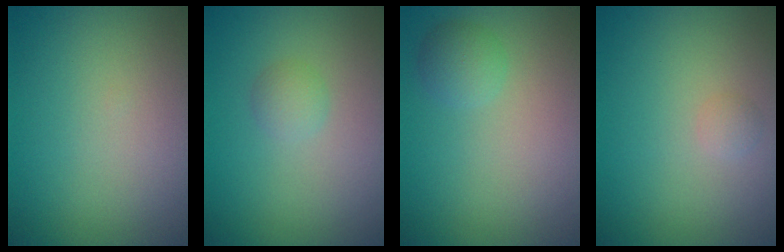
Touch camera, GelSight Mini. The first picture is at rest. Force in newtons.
{"total": 1.2, "press": 1.2, "slide": 0.0}
{"total": 1.6, "press": 1.6, "slide": 0.1}
{"total": 0.7, "press": 0.7, "slide": 0.0}